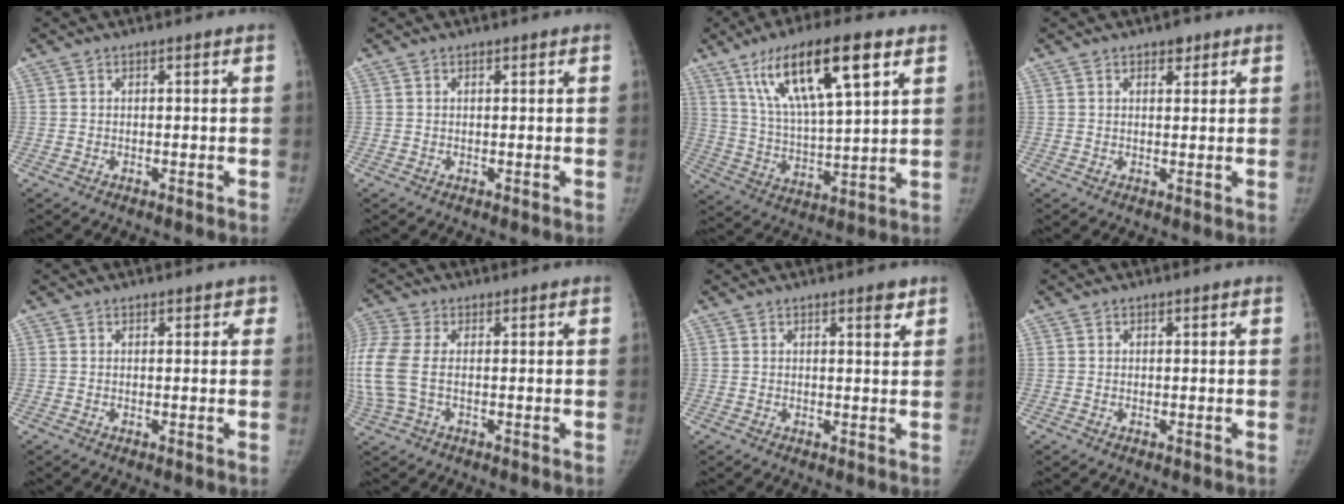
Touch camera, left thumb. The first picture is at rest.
{"total": 0.0}
{"total": 18.9, "force": [9.6, 5.3, 15.4], "torque": [-0.251, -0.022, 0.173]}
{"total": 2.1, "force": [1.4, 1.2, 1.1], "torque": [-0.003, -0.006, 0.018]}
{"total": 1.3, "force": [0.8, 0.9, 0.6], "torque": [0.013, -0.001, 0.003]}
{"total": 9.5, "force": [0.0, 5.3, 7.8], "torque": [-0.223, 0.014, 0.001]}
{"total": 2.3, "force": [1.5, 0.7, 1.6], "torque": [-0.016, -0.010, 0.021]}
{"total": 0.0}